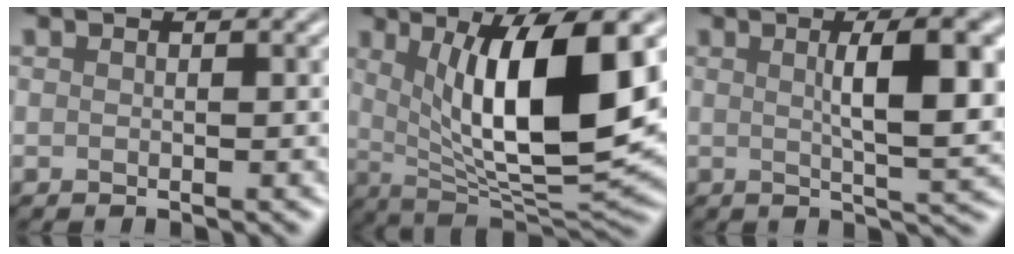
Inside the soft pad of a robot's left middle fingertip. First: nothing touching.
{"total": 11.5, "force": [2.3, 3.4, 10.7], "torque": [-0.159, -0.011, 0.046]}
{"total": 8.0, "force": [1.4, 2.1, 7.6], "torque": [-0.092, 0.008, 0.020]}